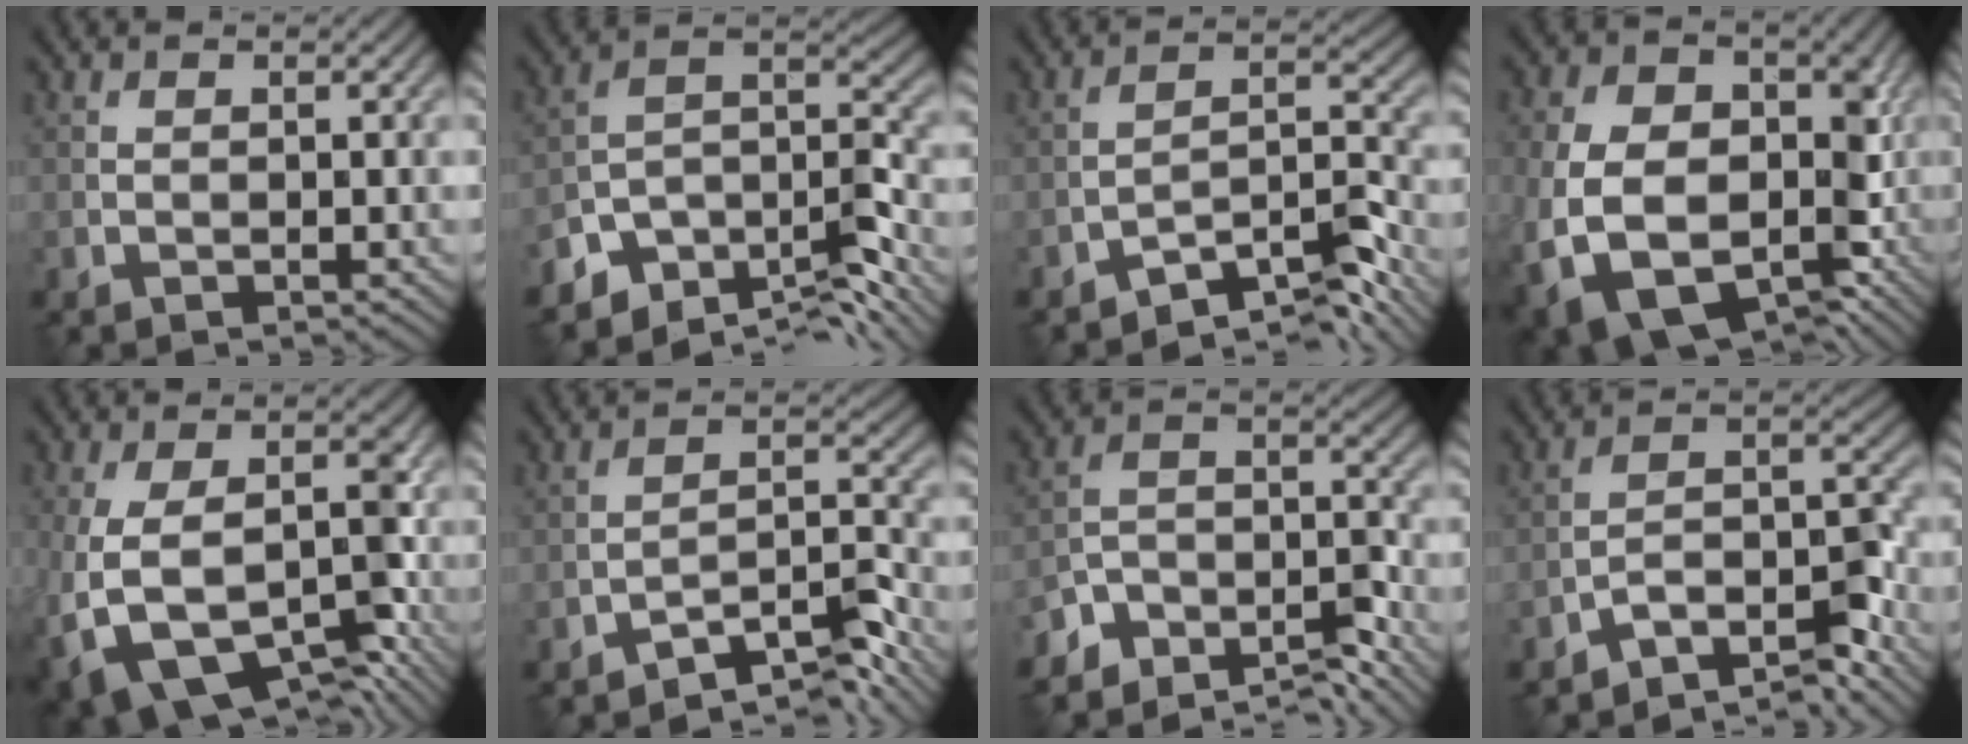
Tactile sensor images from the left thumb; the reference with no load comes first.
{"total": 10.1, "force": [-7.6, 4.5, 4.9], "torque": [-0.076, -0.007, -0.142]}
{"total": 8.0, "force": [-6.4, 2.0, 4.4], "torque": [-0.064, 0.010, -0.118]}
{"total": 14.7, "force": [-3.8, 11.3, 8.7], "torque": [-0.191, -0.038, -0.051]}
{"total": 13.1, "force": [-5.8, 7.4, 9.0], "torque": [-0.177, -0.044, -0.083]}
{"total": 7.3, "force": [-5.9, 1.7, 3.9], "torque": [-0.057, 0.009, -0.107]}
{"total": 8.5, "force": [-7.4, 3.2, 2.6], "torque": [-0.046, -0.006, -0.140]}
{"total": 7.5, "force": [-6.2, 1.8, 4.0], "torque": [-0.056, 0.009, -0.117]}